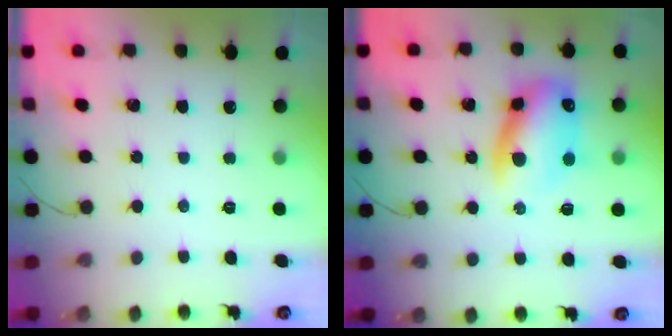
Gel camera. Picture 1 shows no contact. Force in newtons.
{"total": 13.1, "press": 12.8, "slide": 2.8}